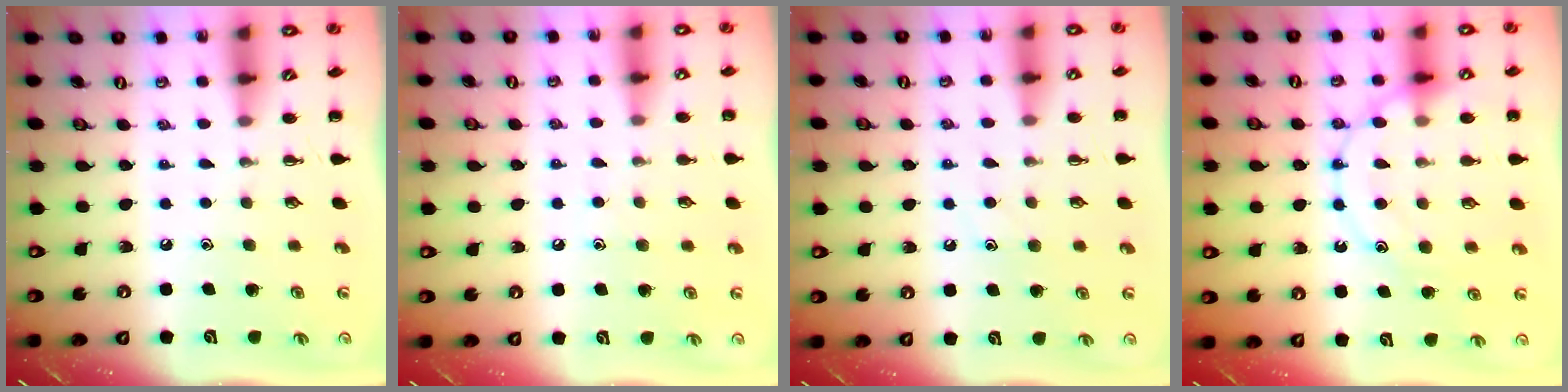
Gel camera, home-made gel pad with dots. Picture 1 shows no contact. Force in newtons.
{"total": 5.9, "press": 5.7, "slide": 1.5}
{"total": 6.6, "press": 6.5, "slide": 1.2}
{"total": 14.8, "press": 14.8, "slide": 1.4}